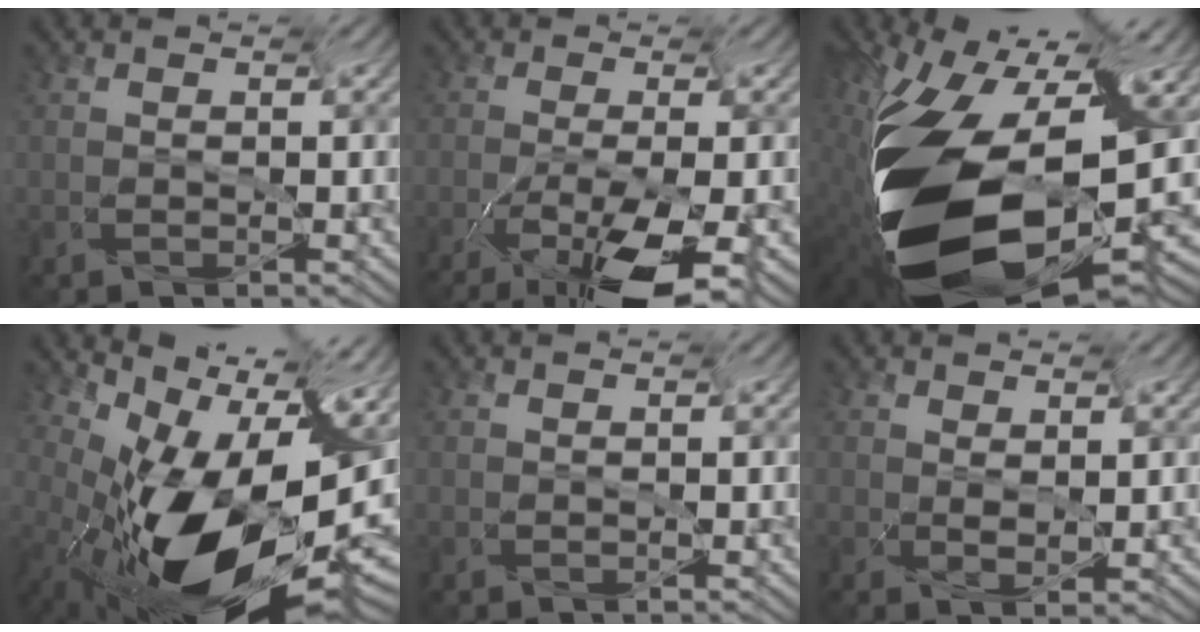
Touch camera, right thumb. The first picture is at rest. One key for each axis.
{"total": 10.1, "fx": -6.9, "fy": 3.0, "fz": 6.8, "tx": -0.129, "ty": 0.002, "tz": -0.110}
{"total": 17.7, "fx": -6.4, "fy": 9.2, "fz": 13.7, "tx": -0.317, "ty": -0.036, "tz": -0.096}
{"total": 16.1, "fx": -7.7, "fy": 6.9, "fz": 12.3, "tx": -0.221, "ty": -0.017, "tz": -0.122}
{"total": 0.0}
{"total": 2.1, "fx": 0.7, "fy": 0.9, "fz": 1.8, "tx": -0.045, "ty": 0.001, "tz": 0.008}